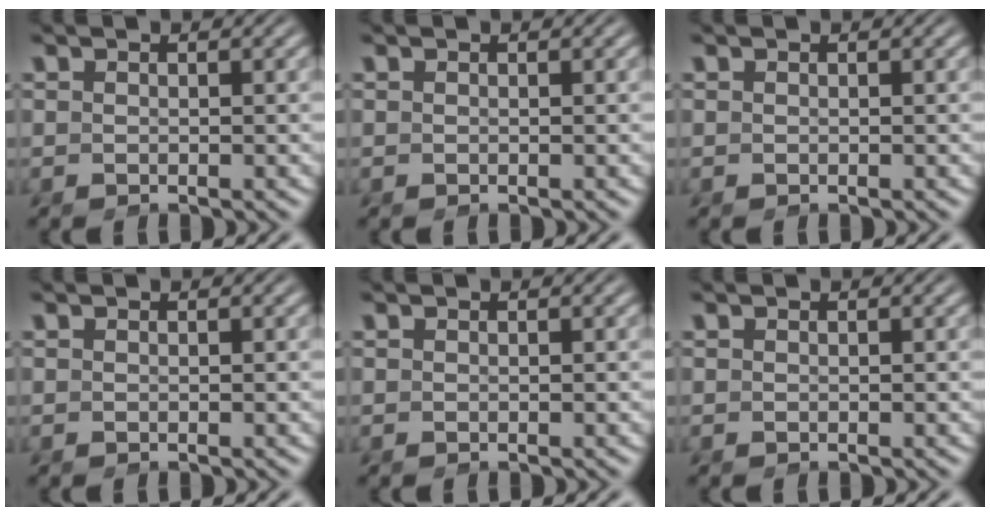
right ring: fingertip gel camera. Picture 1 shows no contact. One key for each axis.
{"total": 0.0}
{"total": 0.0}
{"total": 0.0}
{"total": 0.0}
{"total": 0.0}